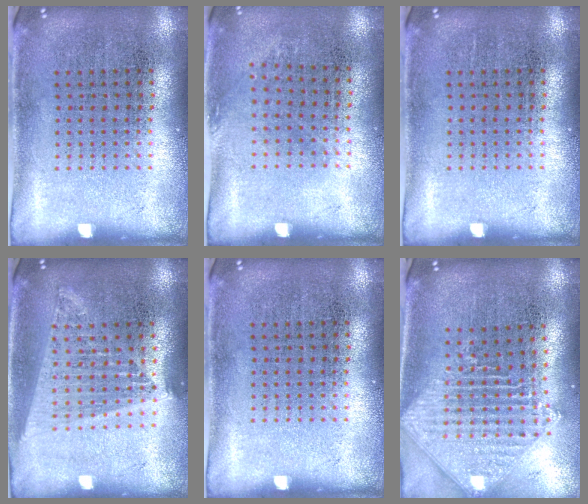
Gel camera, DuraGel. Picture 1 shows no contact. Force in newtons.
{"total": 0.8, "press": 0.6, "slide": 0.5}
{"total": 0.0}
{"total": 1.7, "press": 1.5, "slide": 0.8}
{"total": 0.0}
{"total": 2.4, "press": 1.9, "slide": 1.5}